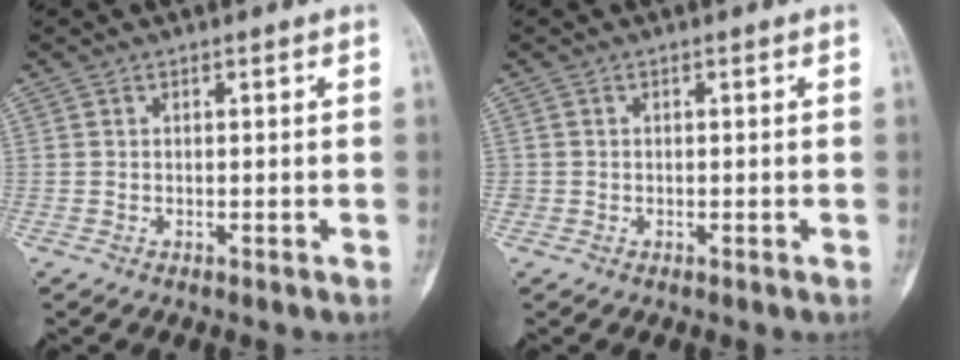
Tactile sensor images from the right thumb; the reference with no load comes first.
{"total": 0.5, "force": [-0.1, 0.5, 0.0], "torque": [0.003, 0.005, -0.004]}